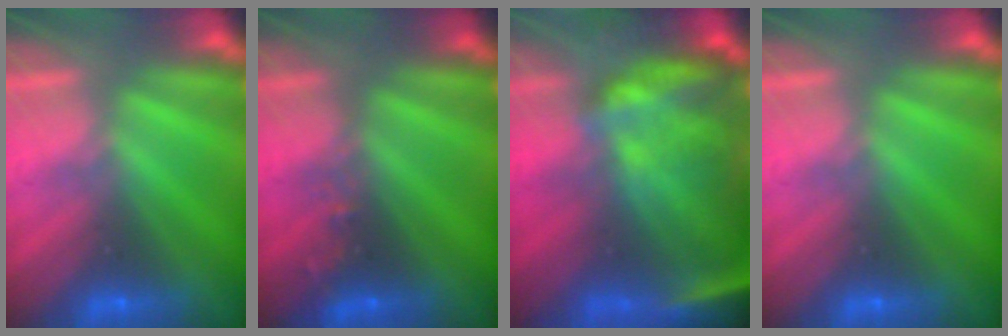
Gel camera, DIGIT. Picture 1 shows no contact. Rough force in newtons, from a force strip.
{"total": 2.5}
{"total": 10.4}
{"total": 0.0}